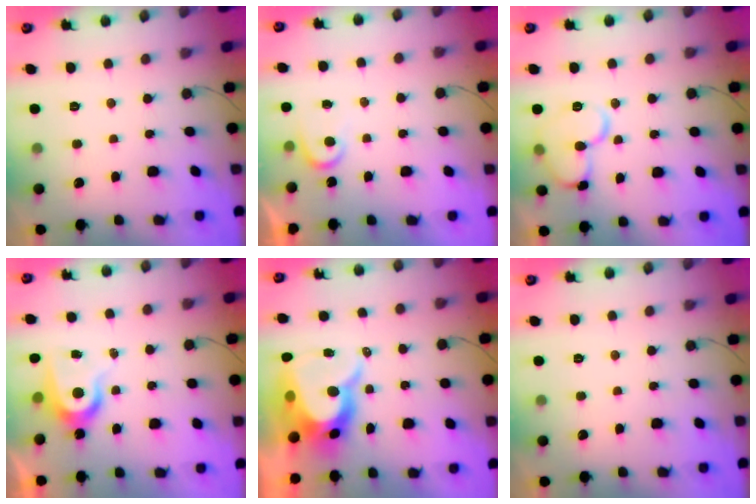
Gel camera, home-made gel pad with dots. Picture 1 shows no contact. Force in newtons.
{"total": 3.7, "press": 3.7, "slide": 0.4}
{"total": 12.1, "press": 12.0, "slide": 1.4}
{"total": 8.1, "press": 8.1, "slide": 0.6}
{"total": 12.3, "press": 12.2, "slide": 0.9}
{"total": 0.0}